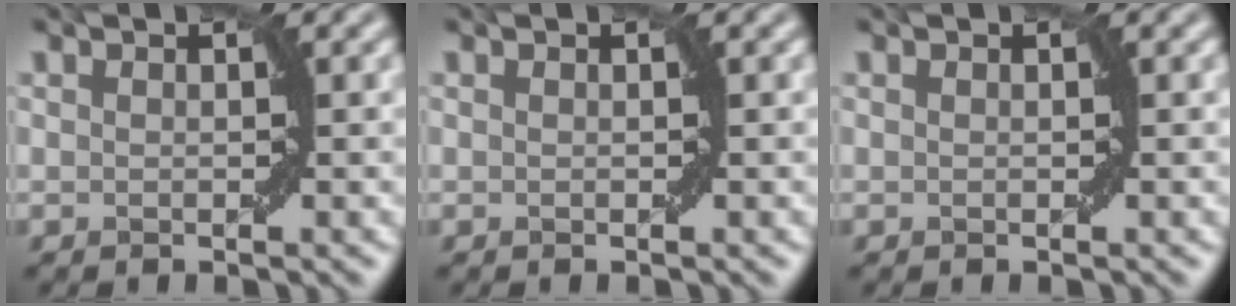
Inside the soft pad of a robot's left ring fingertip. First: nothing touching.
{"total": 0.0}
{"total": 0.0}